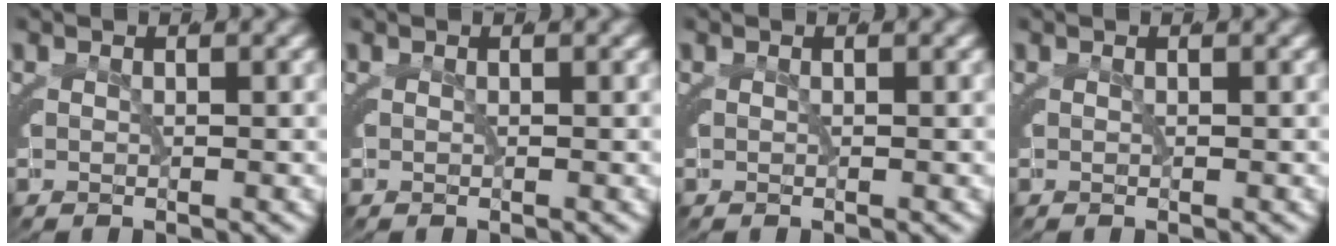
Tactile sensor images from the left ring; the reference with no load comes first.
{"total": 0.0}
{"total": 0.0}
{"total": 0.0}